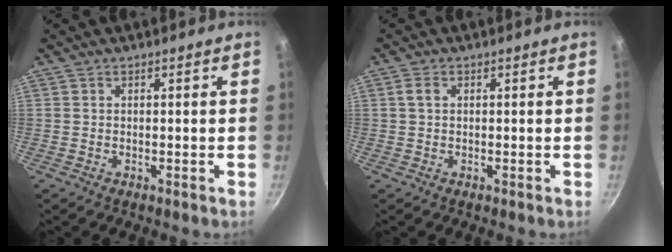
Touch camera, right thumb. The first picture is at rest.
{"total": 1.5, "force": [0.3, 1.0, 1.1], "torque": [-0.019, 0.004, 0.004]}